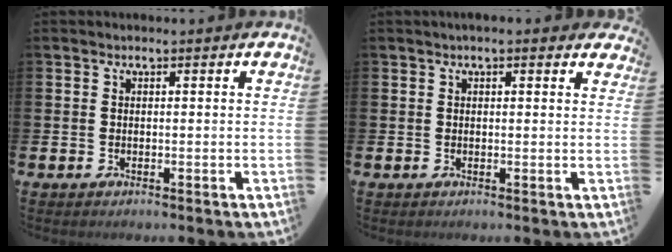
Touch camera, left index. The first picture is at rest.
{"total": 1.2, "force": [1.0, 0.3, 0.6], "torque": [-0.011, 0.005, 0.018]}